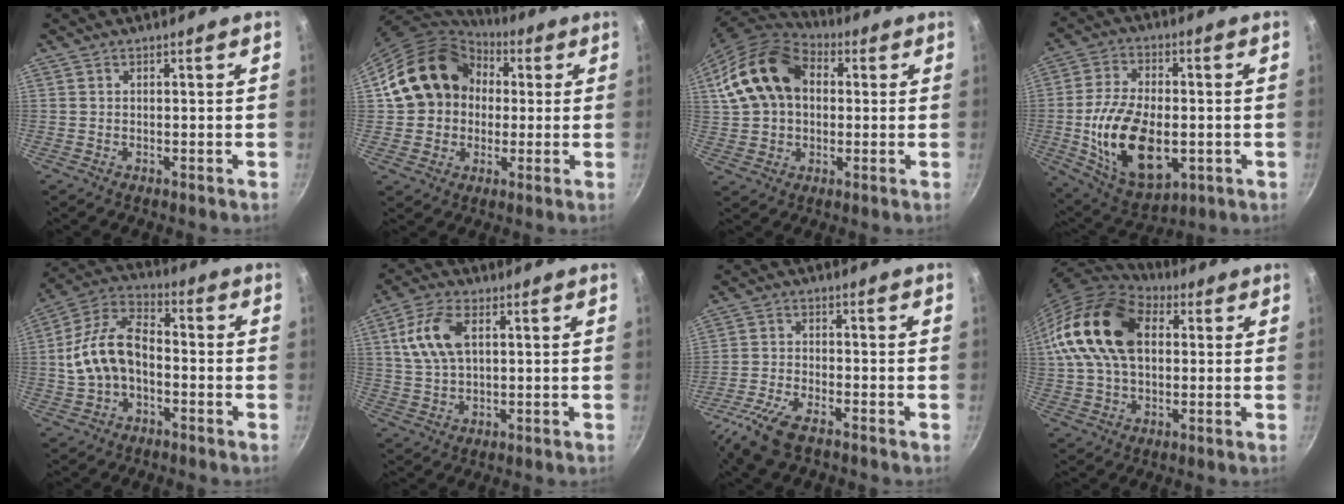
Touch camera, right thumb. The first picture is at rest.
{"total": 18.5, "force": [2.9, 15.4, 9.8], "torque": [-0.151, 0.043, 0.046]}
{"total": 17.8, "force": [3.6, 12.7, 11.9], "torque": [-0.209, 0.025, 0.055]}
{"total": 18.6, "force": [-2.7, 10.8, 15.0], "torque": [-0.259, 0.003, -0.034]}
{"total": 10.4, "force": [-1.4, 6.4, 8.1], "torque": [-0.139, 0.042, -0.034]}
{"total": 9.8, "force": [2.7, 5.5, 7.7], "torque": [-0.149, 0.005, 0.052]}
{"total": 8.1, "force": [-5.2, 2.7, 5.5], "torque": [-0.127, 0.017, -0.112]}
{"total": 20.0, "force": [4.0, 13.3, 14.4], "torque": [-0.257, 0.021, 0.060]}